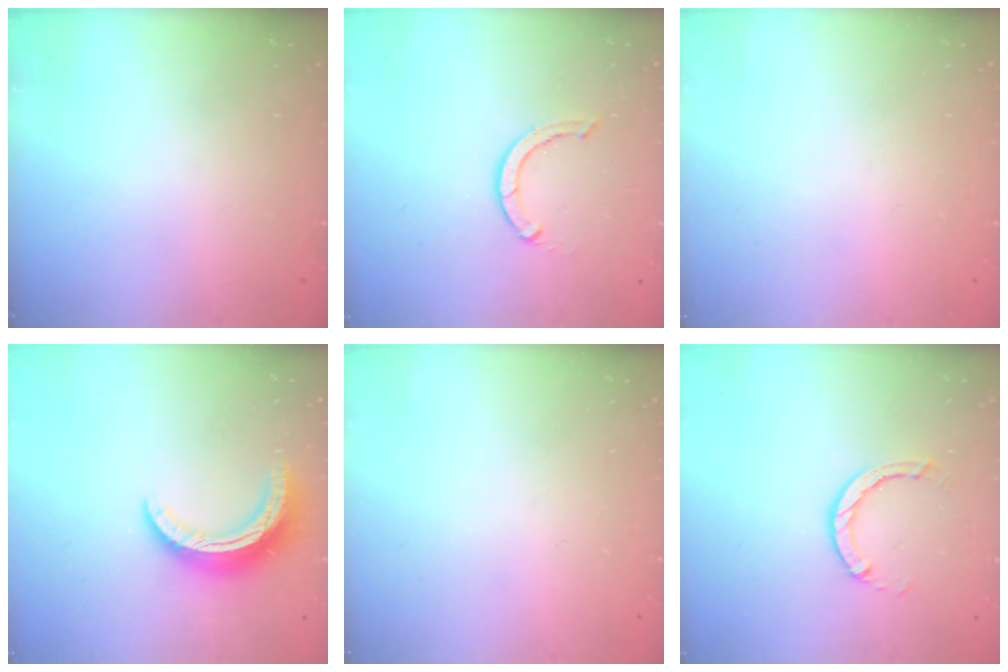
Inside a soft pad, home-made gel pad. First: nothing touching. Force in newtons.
{"total": 3.7, "press": 3.6, "slide": 0.4}
{"total": 0.0}
{"total": 12.2, "press": 12.1, "slide": 0.9}
{"total": 0.0}
{"total": 3.8, "press": 3.8, "slide": 0.5}